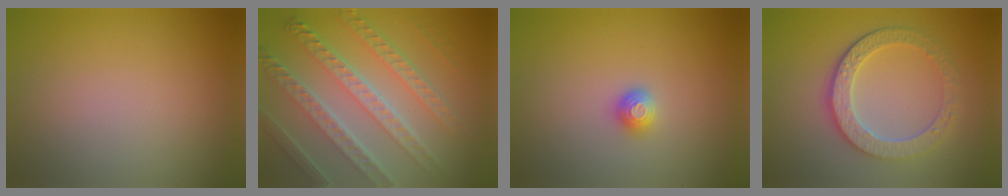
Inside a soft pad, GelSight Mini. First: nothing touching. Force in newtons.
{"total": 8.3, "press": 6.1, "slide": 5.5}
{"total": 1.3, "press": 1.2, "slide": 0.4}
{"total": 4.5, "press": 4.0, "slide": 2.1}